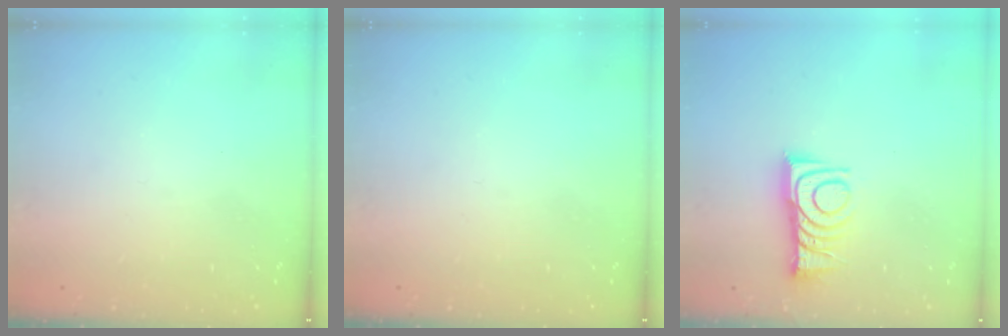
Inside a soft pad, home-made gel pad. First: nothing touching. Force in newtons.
{"total": 0.0}
{"total": 10.6, "press": 10.6, "slide": 0.4}